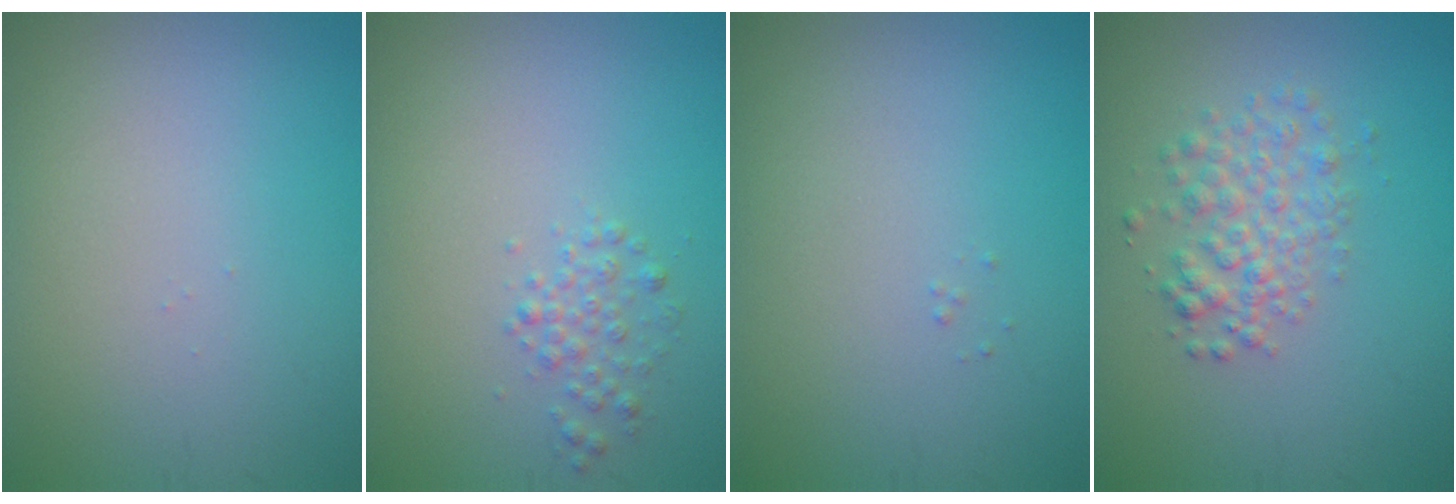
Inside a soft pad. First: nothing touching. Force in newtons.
{"total": 1.5, "press": 1.5, "slide": 0.0}
{"total": 0.0}
{"total": 3.1, "press": 3.1, "slide": 0.1}